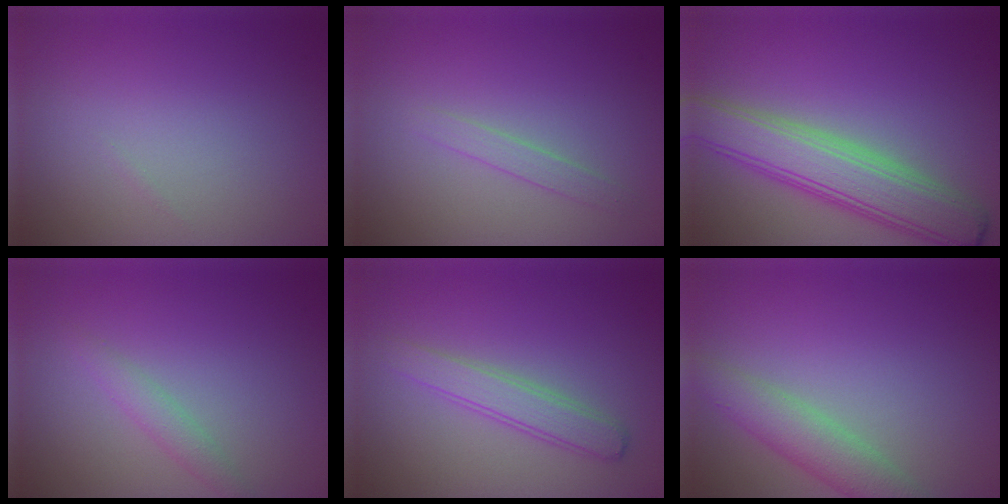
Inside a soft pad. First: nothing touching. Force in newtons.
{"total": 1.2, "press": 1.2, "slide": 0.1}
{"total": 6.7, "press": 6.7, "slide": 0.3}
{"total": 1.6, "press": 1.6, "slide": 0.0}
{"total": 2.5, "press": 2.5, "slide": 0.1}
{"total": 3.9, "press": 3.9, "slide": 0.1}